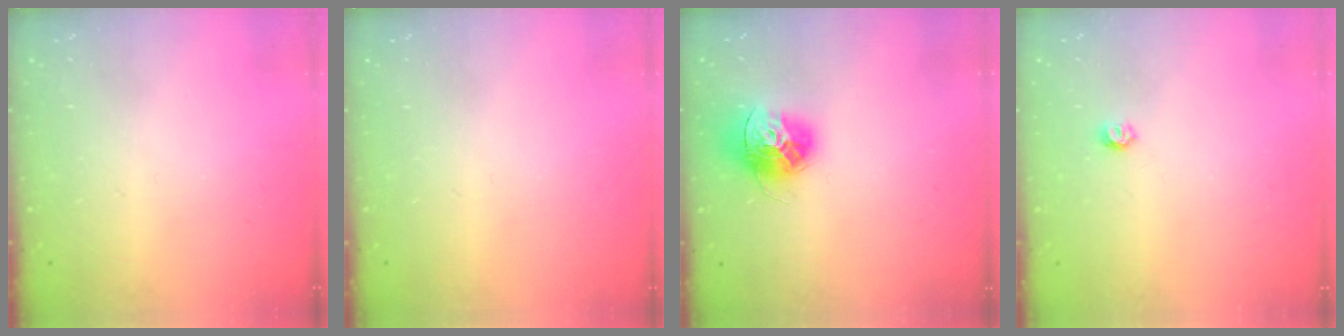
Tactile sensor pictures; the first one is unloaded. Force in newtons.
{"total": 0.0}
{"total": 14.9, "press": 14.8, "slide": 1.3}
{"total": 3.5, "press": 3.5, "slide": 0.3}